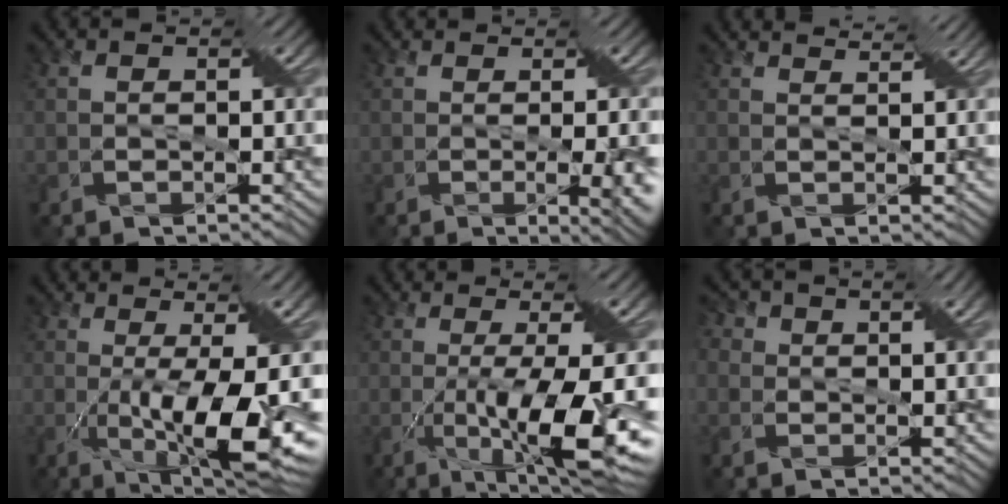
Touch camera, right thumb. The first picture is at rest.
{"total": 5.4, "force": [-0.6, 2.1, 5.0], "torque": [-0.071, -0.016, 0.007]}
{"total": 3.3, "force": [3.2, 0.1, 0.9], "torque": [-0.029, 0.007, 0.043]}
{"total": 11.6, "force": [-1.9, 2.4, 11.2], "torque": [-0.187, -0.015, -0.017]}
{"total": 12.2, "force": [-3.1, 2.1, 11.6], "torque": [-0.186, -0.013, -0.040]}
{"total": 3.7, "force": [1.7, 2.6, 1.9], "torque": [-0.030, 0.017, -0.003]}